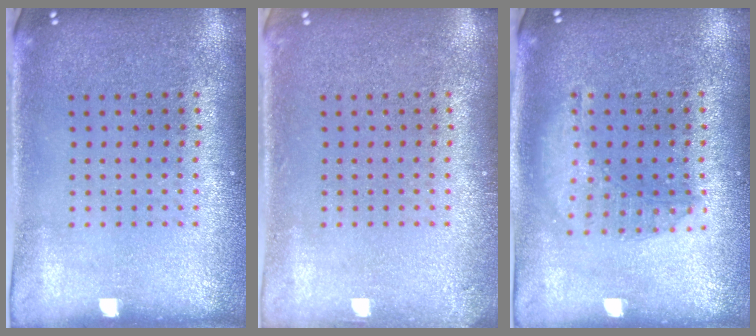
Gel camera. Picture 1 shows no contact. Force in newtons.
{"total": 0.9, "press": 0.9, "slide": 0.2}
{"total": 1.4, "press": 1.3, "slide": 0.3}